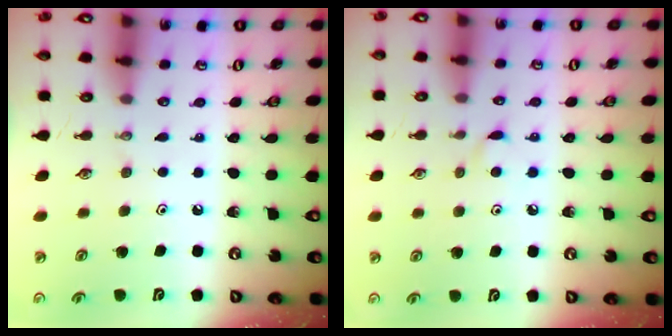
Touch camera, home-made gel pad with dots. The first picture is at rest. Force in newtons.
{"total": 4.2, "press": 4.2, "slide": 0.5}